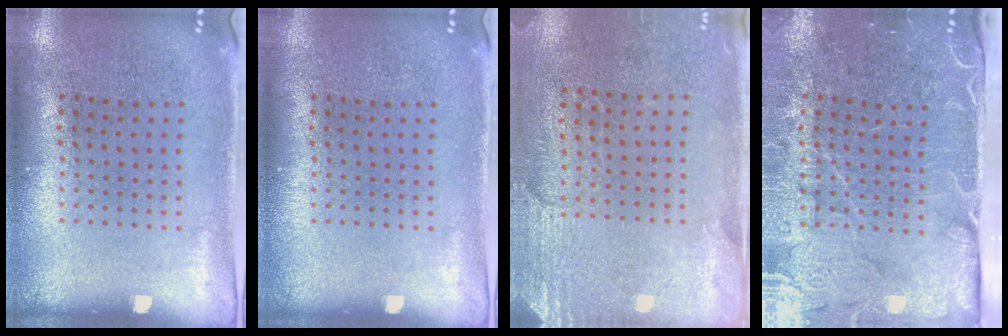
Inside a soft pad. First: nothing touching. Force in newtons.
{"total": 0.0}
{"total": 2.6, "press": 2.4, "slide": 1.1}
{"total": 4.9, "press": 4.1, "slide": 2.7}